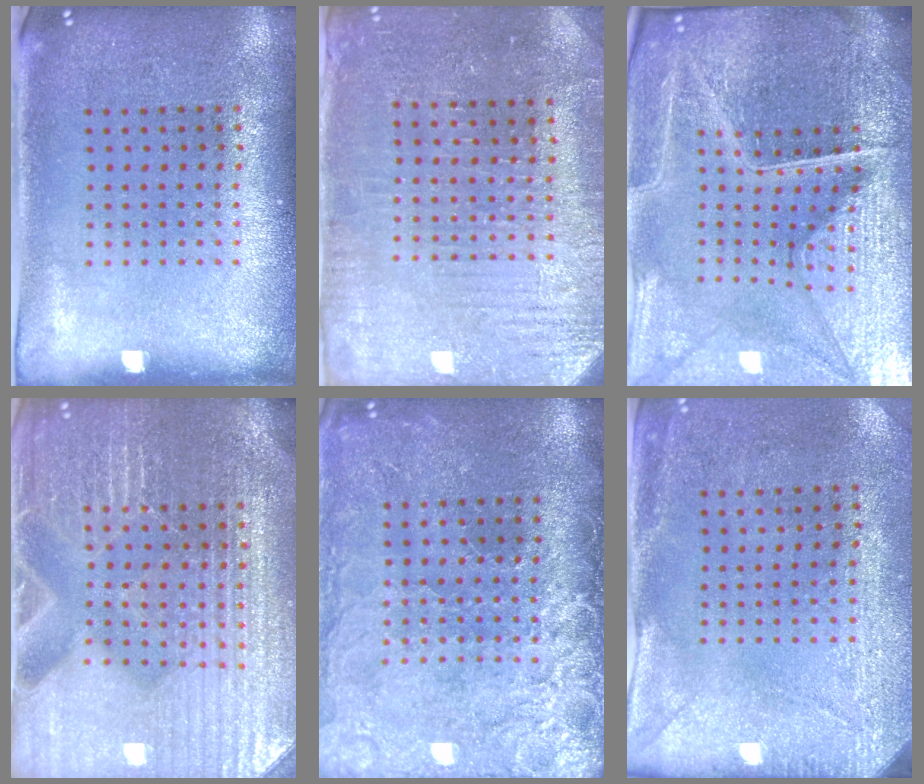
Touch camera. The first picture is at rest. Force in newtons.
{"total": 3.2, "press": 3.2, "slide": 0.4}
{"total": 5.8, "press": 5.4, "slide": 2.1}
{"total": 4.9, "press": 4.6, "slide": 1.5}
{"total": 3.9, "press": 3.4, "slide": 1.9}
{"total": 2.9, "press": 2.3, "slide": 1.8}